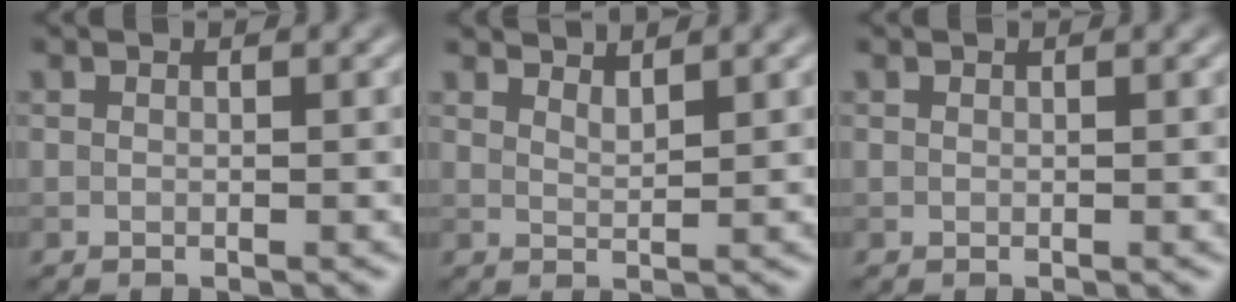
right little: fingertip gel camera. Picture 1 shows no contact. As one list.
[{"total": 2.1, "force": [2.0, 0.2, 0.6], "torque": [-0.006, 0.002, 0.032]}, {"total": 0.0}]